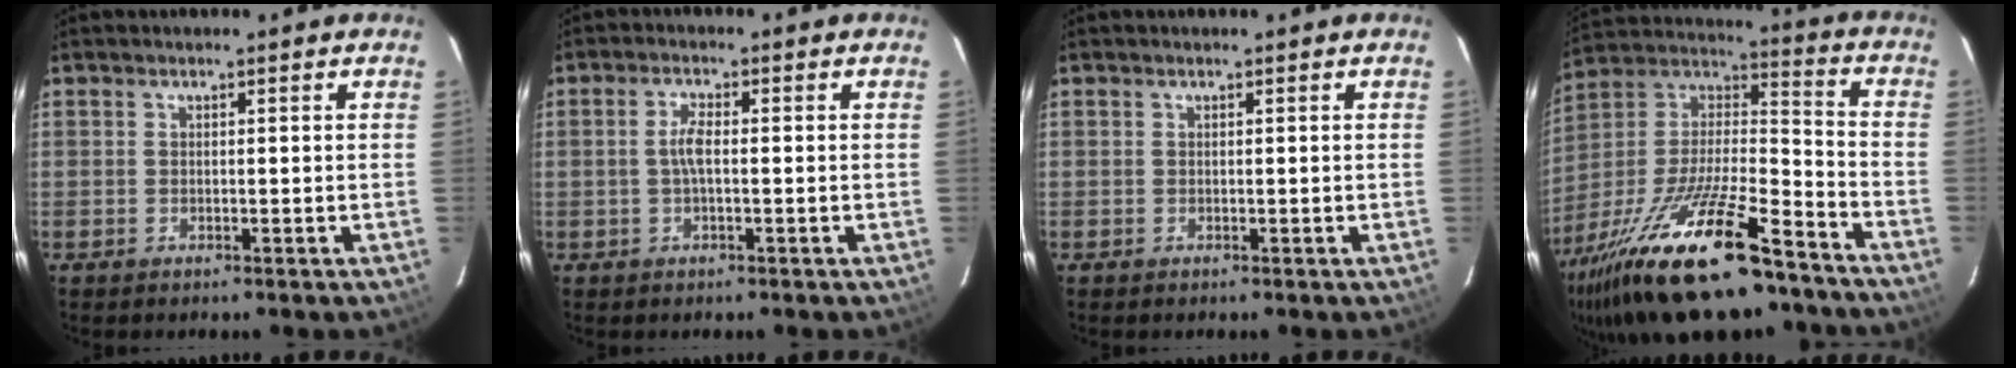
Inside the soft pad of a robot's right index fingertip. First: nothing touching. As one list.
[{"total": 3.0, "force": [-0.3, 0.8, 2.8], "torque": [-0.059, 0.005, -0.004]}, {"total": 0.0}, {"total": 27.6, "force": [-19.0, 7.7, 18.5], "torque": [-0.352, -0.030, -0.313]}]